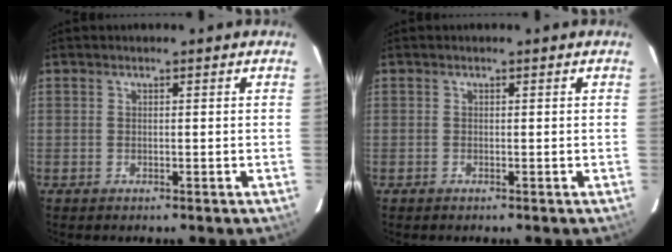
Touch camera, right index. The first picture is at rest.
{"total": 0.0}